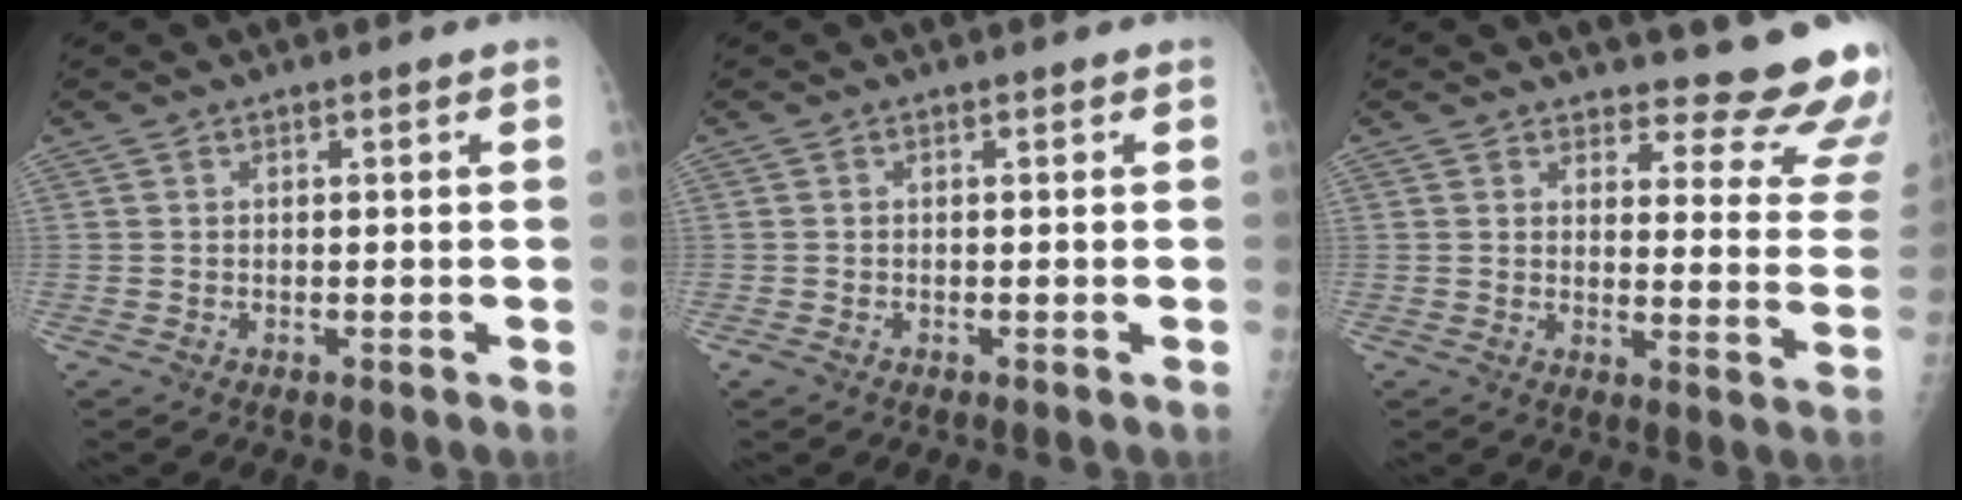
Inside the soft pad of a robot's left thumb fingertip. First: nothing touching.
{"total": 0.6, "force": [-0.4, 0.4, 0.3], "torque": [-0.010, -0.002, -0.011]}
{"total": 16.0, "force": [15.4, 3.5, 3.0], "torque": [0.016, -0.158, 0.152]}